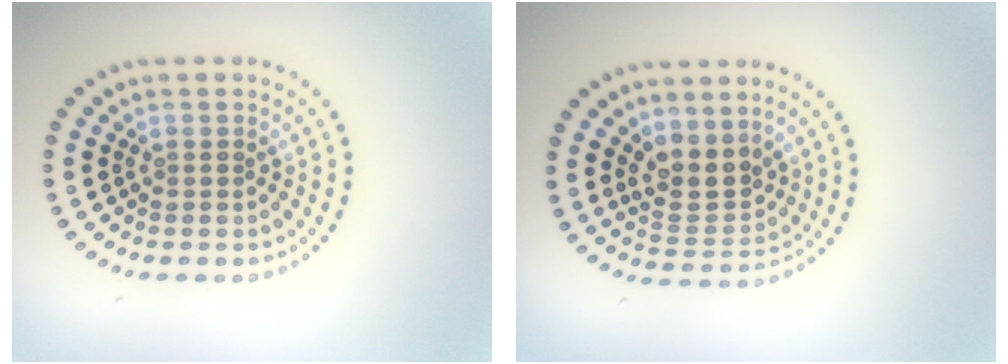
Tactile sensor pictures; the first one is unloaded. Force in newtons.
{"total": 3.2, "press": 2.9, "slide": 1.5}